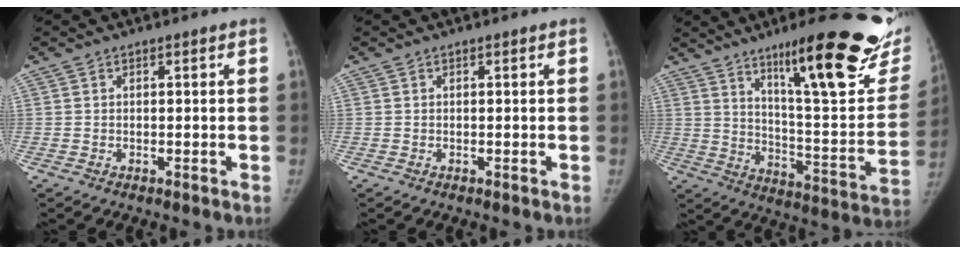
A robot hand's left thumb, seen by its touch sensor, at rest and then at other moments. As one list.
[{"total": 0.0}, {"total": 28.1, "force": [18.0, 5.8, 20.8], "torque": [-0.255, -0.093, 0.268]}]